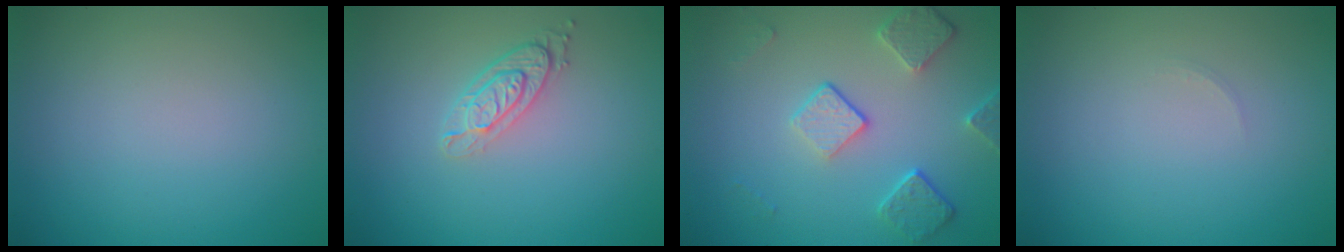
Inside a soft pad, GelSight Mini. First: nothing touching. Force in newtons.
{"total": 2.8, "press": 2.2, "slide": 1.7}
{"total": 4.1, "press": 3.2, "slide": 2.7}
{"total": 0.6, "press": 0.6, "slide": 0.1}